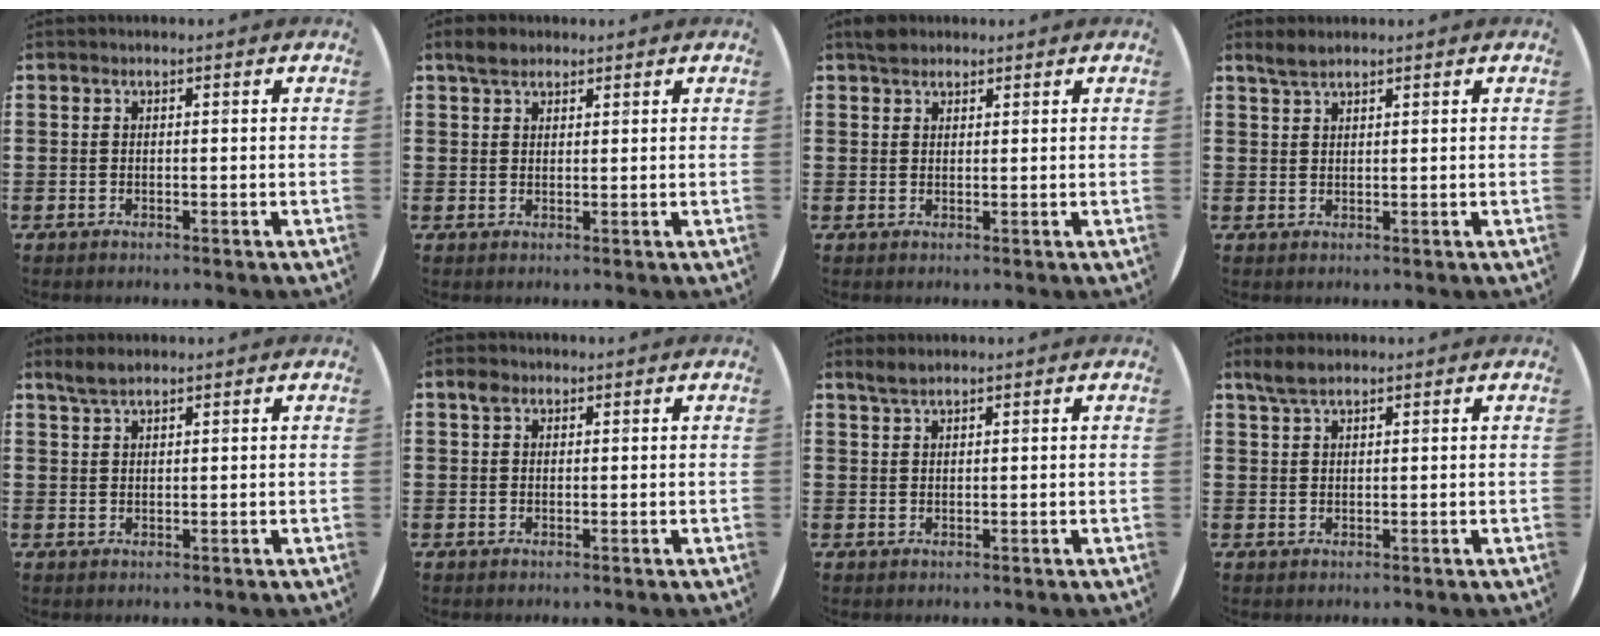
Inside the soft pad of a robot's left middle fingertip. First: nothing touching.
{"total": 2.4, "force": [2.0, 1.0, 0.8], "torque": [-0.012, 0.004, 0.037]}
{"total": 1.7, "force": [1.5, 0.7, 0.3], "torque": [-0.001, 0.003, 0.028]}
{"total": 2.0, "force": [1.7, 0.3, 0.8], "torque": [-0.019, 0.003, 0.033]}
{"total": 2.3, "force": [2.0, 0.5, 1.1], "torque": [-0.025, 0.004, 0.037]}
{"total": 1.6, "force": [1.0, 1.1, 0.6], "torque": [-0.007, 0.002, 0.018]}
{"total": 1.7, "force": [1.5, 0.3, 0.7], "torque": [-0.015, 0.003, 0.027]}
{"total": 2.9, "force": [2.3, 0.8, 1.5], "torque": [-0.034, 0.005, 0.042]}